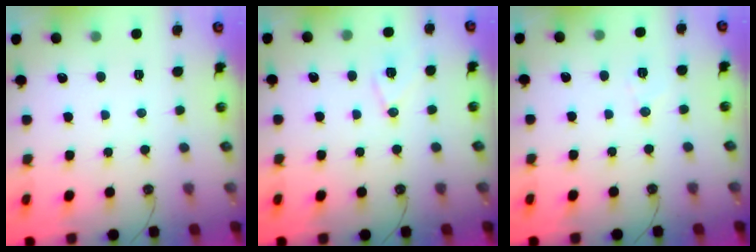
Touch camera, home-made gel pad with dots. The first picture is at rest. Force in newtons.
{"total": 7.9, "press": 7.9, "slide": 0.9}
{"total": 4.8, "press": 4.7, "slide": 1.0}